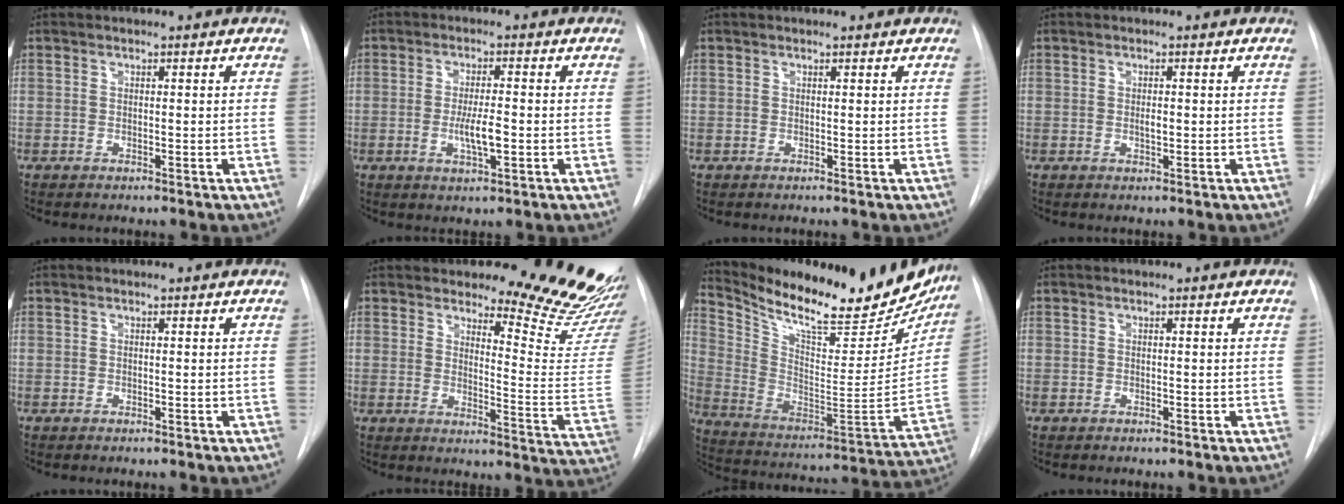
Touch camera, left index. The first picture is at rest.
{"total": 4.8, "force": [-1.4, 0.8, 4.5], "torque": [-0.085, -0.010, -0.023]}
{"total": 0.6, "force": [0.5, 0.2, 0.1], "torque": [-0.009, 0.005, 0.000]}
{"total": 1.2, "force": [-0.4, 0.4, 1.0], "torque": [-0.017, -0.005, -0.007]}
{"total": 0.0}
{"total": 16.7, "force": [15.7, 2.1, 5.3], "torque": [-0.046, -0.146, 0.160]}
{"total": 27.1, "force": [22.6, 7.5, 13.1], "torque": [-0.219, -0.040, 0.325]}
{"total": 0.0}